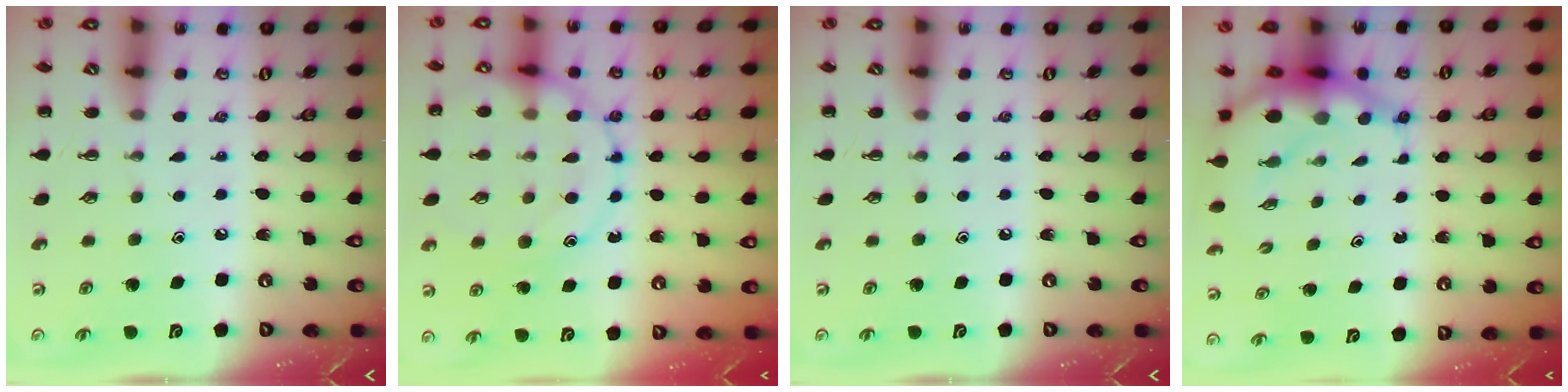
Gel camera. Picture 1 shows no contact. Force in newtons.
{"total": 16.3, "press": 16.3, "slide": 0.6}
{"total": 0.0}
{"total": 7.7, "press": 7.3, "slide": 2.3}